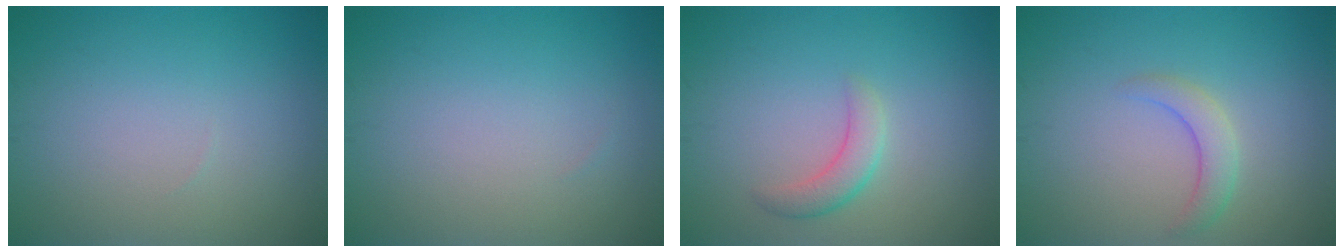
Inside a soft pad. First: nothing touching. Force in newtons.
{"total": 0.0}
{"total": 2.1, "press": 2.1, "slide": 0.2}
{"total": 2.1, "press": 2.1, "slide": 0.3}